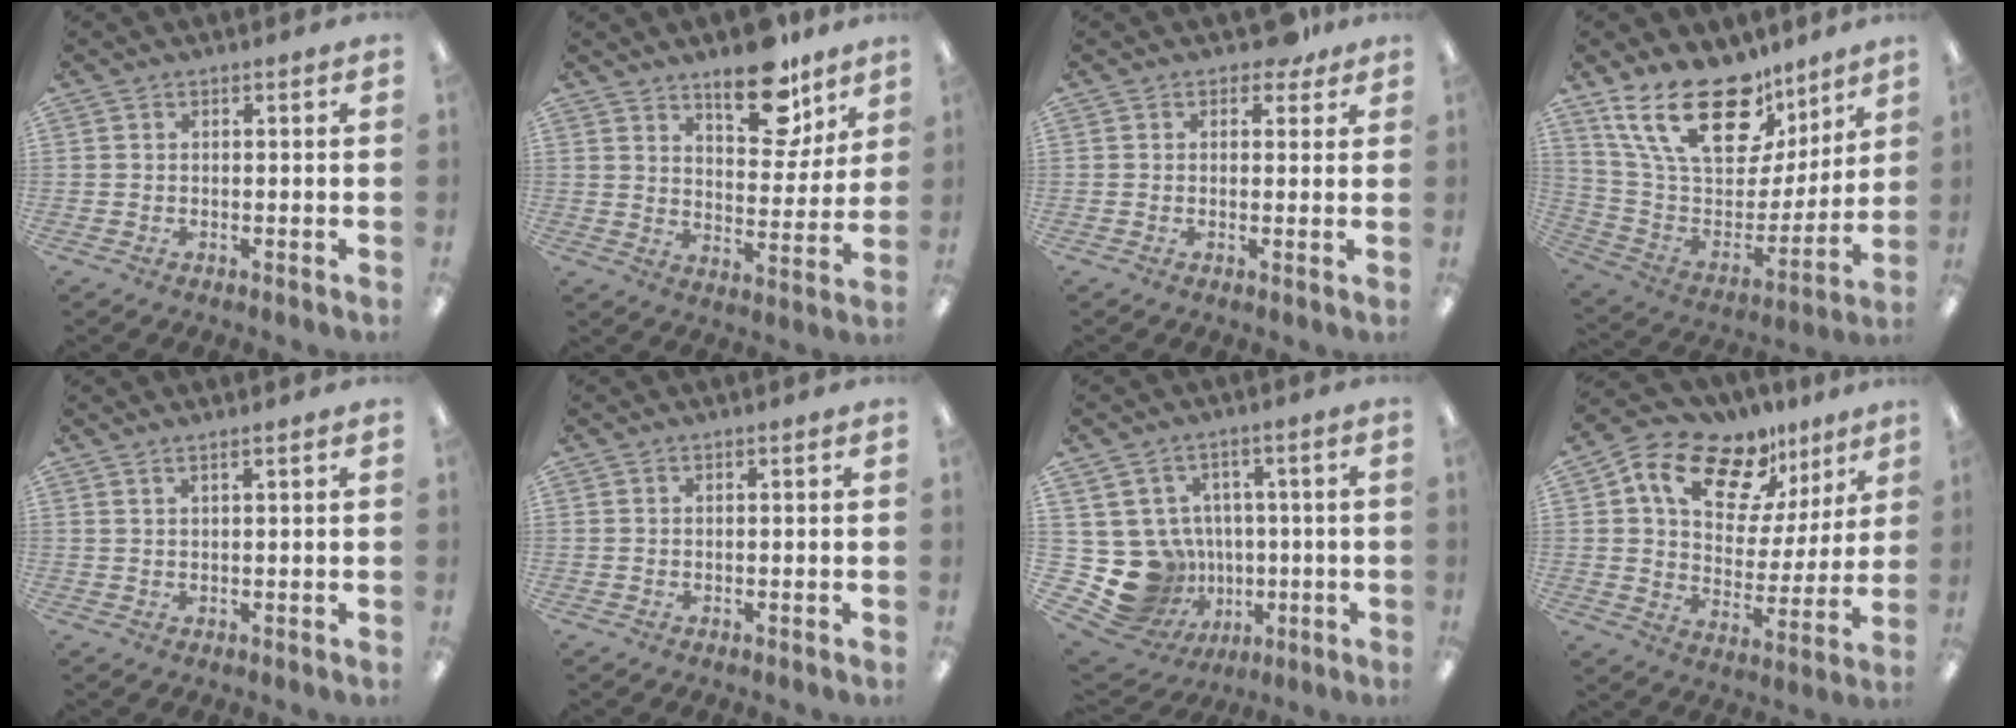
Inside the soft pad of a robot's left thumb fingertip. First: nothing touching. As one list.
[{"total": 17.7, "force": [12.0, 7.7, 10.6], "torque": [-0.139, -0.066, 0.198]}, {"total": 3.8, "force": [2.5, 2.3, 1.8], "torque": [-0.016, -0.005, 0.042]}, {"total": 24.8, "force": [15.7, 12.7, 14.5], "torque": [-0.259, -0.096, 0.288]}, {"total": 1.3, "force": [1.1, -0.1, 0.7], "torque": [-0.016, -0.002, 0.020]}, {"total": 0.0}, {"total": 14.4, "force": [-1.9, 13.4, 4.7], "torque": [-0.121, -0.010, -0.002]}, {"total": 15.6, "force": [10.7, 8.6, 7.4], "torque": [-0.130, -0.068, 0.190]}]